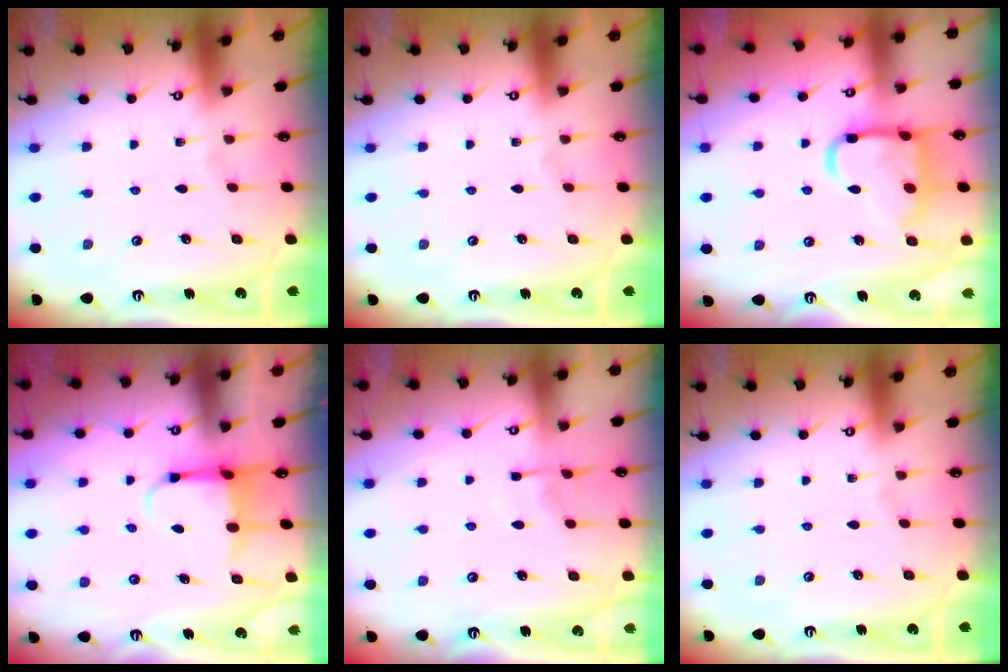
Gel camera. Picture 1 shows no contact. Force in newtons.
{"total": 0.0}
{"total": 16.1, "press": 16.0, "slide": 1.3}
{"total": 3.9, "press": 3.8, "slide": 1.1}
{"total": 4.7, "press": 4.7, "slide": 0.4}
{"total": 0.0}